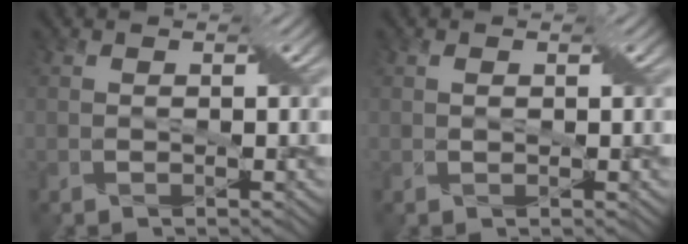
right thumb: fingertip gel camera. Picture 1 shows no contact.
{"total": 0.8, "force": [0.3, 0.4, 0.6], "torque": [-0.012, 0.002, 0.006]}